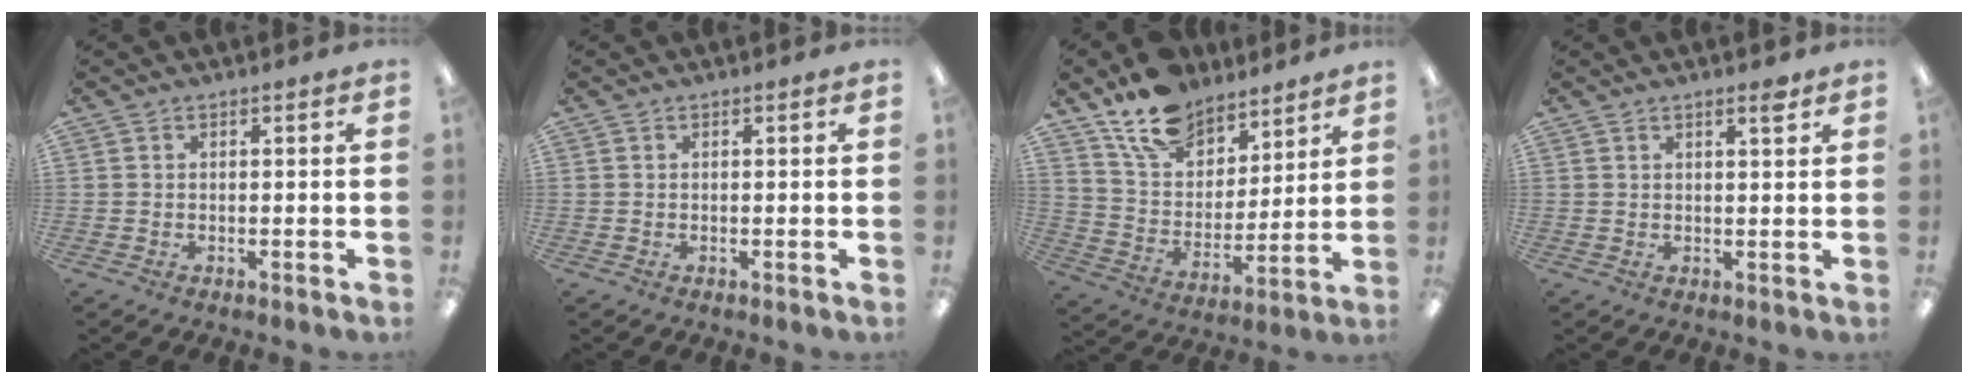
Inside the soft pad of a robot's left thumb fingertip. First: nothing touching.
{"total": 0.0}
{"total": 15.0, "force": [11.9, 7.9, 4.6], "torque": [-0.094, -0.074, 0.225]}
{"total": 2.4, "force": [1.8, 0.4, 1.5], "torque": [-0.017, -0.006, 0.027]}